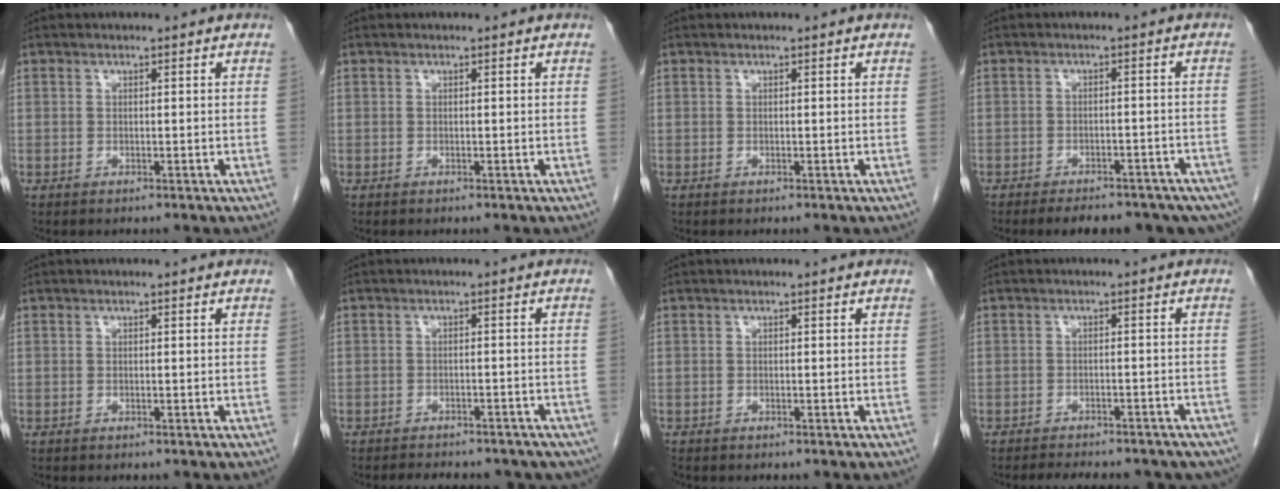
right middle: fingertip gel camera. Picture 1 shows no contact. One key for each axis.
{"total": 0.0}
{"total": 0.0}
{"total": 14.8, "fx": -11.2, "fy": 5.7, "fz": 7.8, "tx": -0.099, "ty": 0.000, "tz": -0.130}
{"total": 0.0}
{"total": 13.9, "fx": -11.4, "fy": 5.7, "fz": 5.6, "tx": -0.103, "ty": 0.000, "tz": -0.121}
{"total": 0.6, "fx": -0.6, "fy": 0.3, "fz": 0.1, "tx": -0.007, "ty": 0.000, "tz": -0.013}
{"total": 15.3, "fx": -12.8, "fy": 5.6, "fz": 6.3, "tx": -0.114, "ty": -0.001, "tz": -0.141}